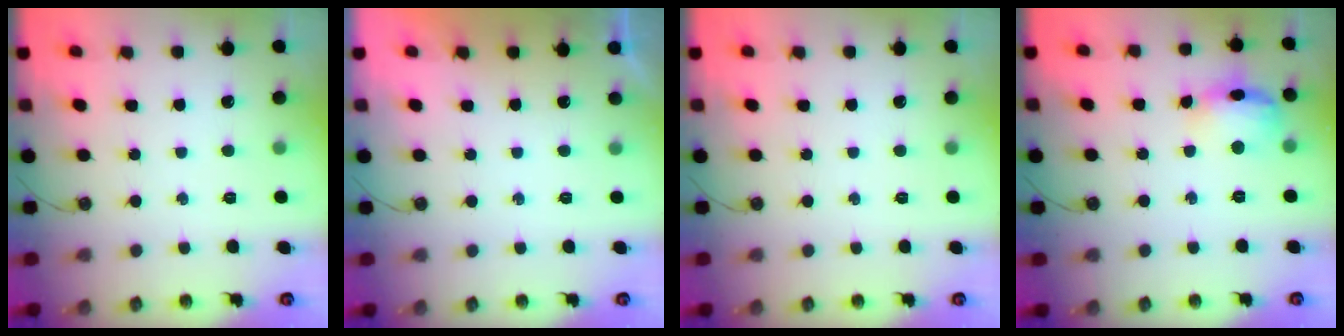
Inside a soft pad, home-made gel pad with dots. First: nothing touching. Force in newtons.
{"total": 0.0}
{"total": 0.0}
{"total": 12.8, "press": 12.7, "slide": 1.3}